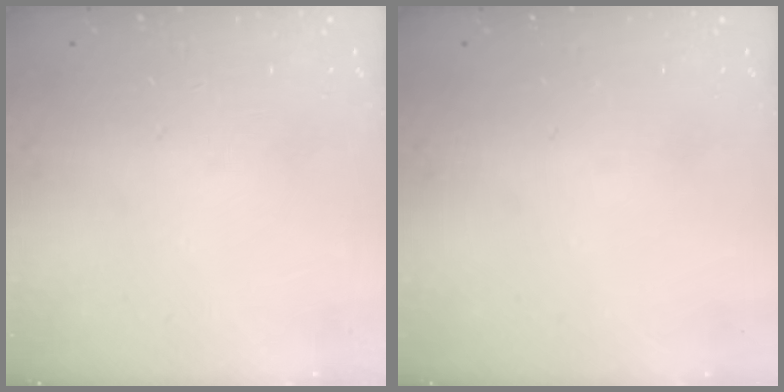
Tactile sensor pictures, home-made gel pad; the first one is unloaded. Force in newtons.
{"total": 0.0}